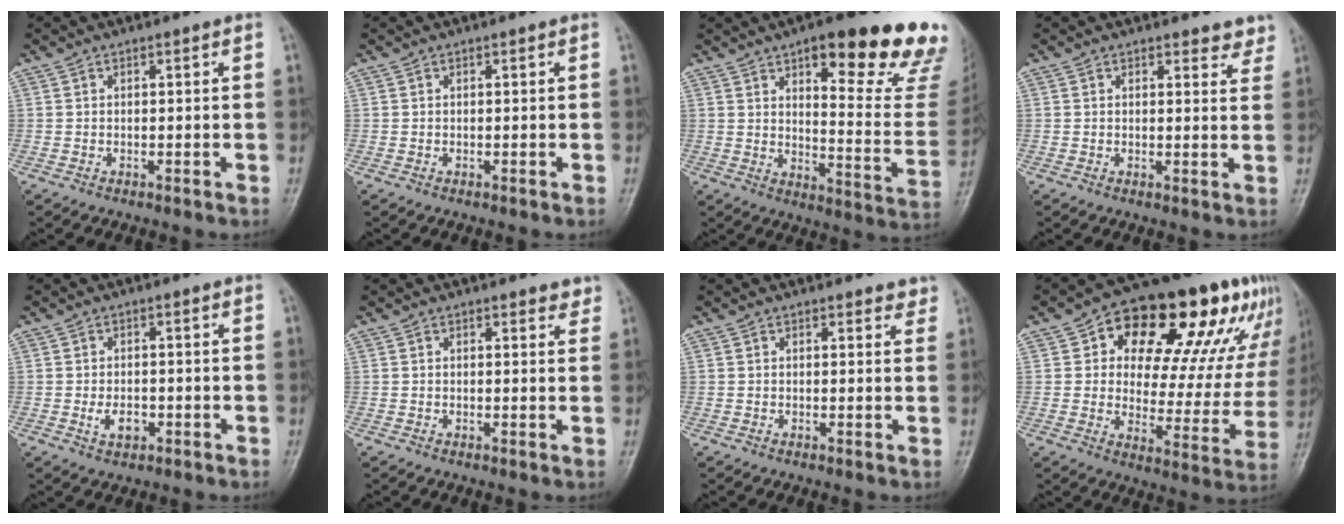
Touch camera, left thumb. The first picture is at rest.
{"total": 0.0}
{"total": 24.1, "force": [14.5, 6.9, 17.9], "torque": [-0.185, -0.077, 0.192]}
{"total": 3.9, "force": [3.5, 1.6, 0.8], "torque": [0.022, -0.021, 0.027]}
{"total": 3.2, "force": [-0.9, 2.1, 2.3], "torque": [-0.036, 0.001, -0.013]}
{"total": 2.1, "force": [1.7, 0.9, 0.8], "torque": [0.009, -0.007, 0.015]}
{"total": 2.2, "force": [1.8, 1.0, 0.8], "torque": [0.013, -0.008, 0.014]}
{"total": 26.7, "force": [12.7, 13.5, 19.2], "torque": [-0.210, 0.010, 0.188]}